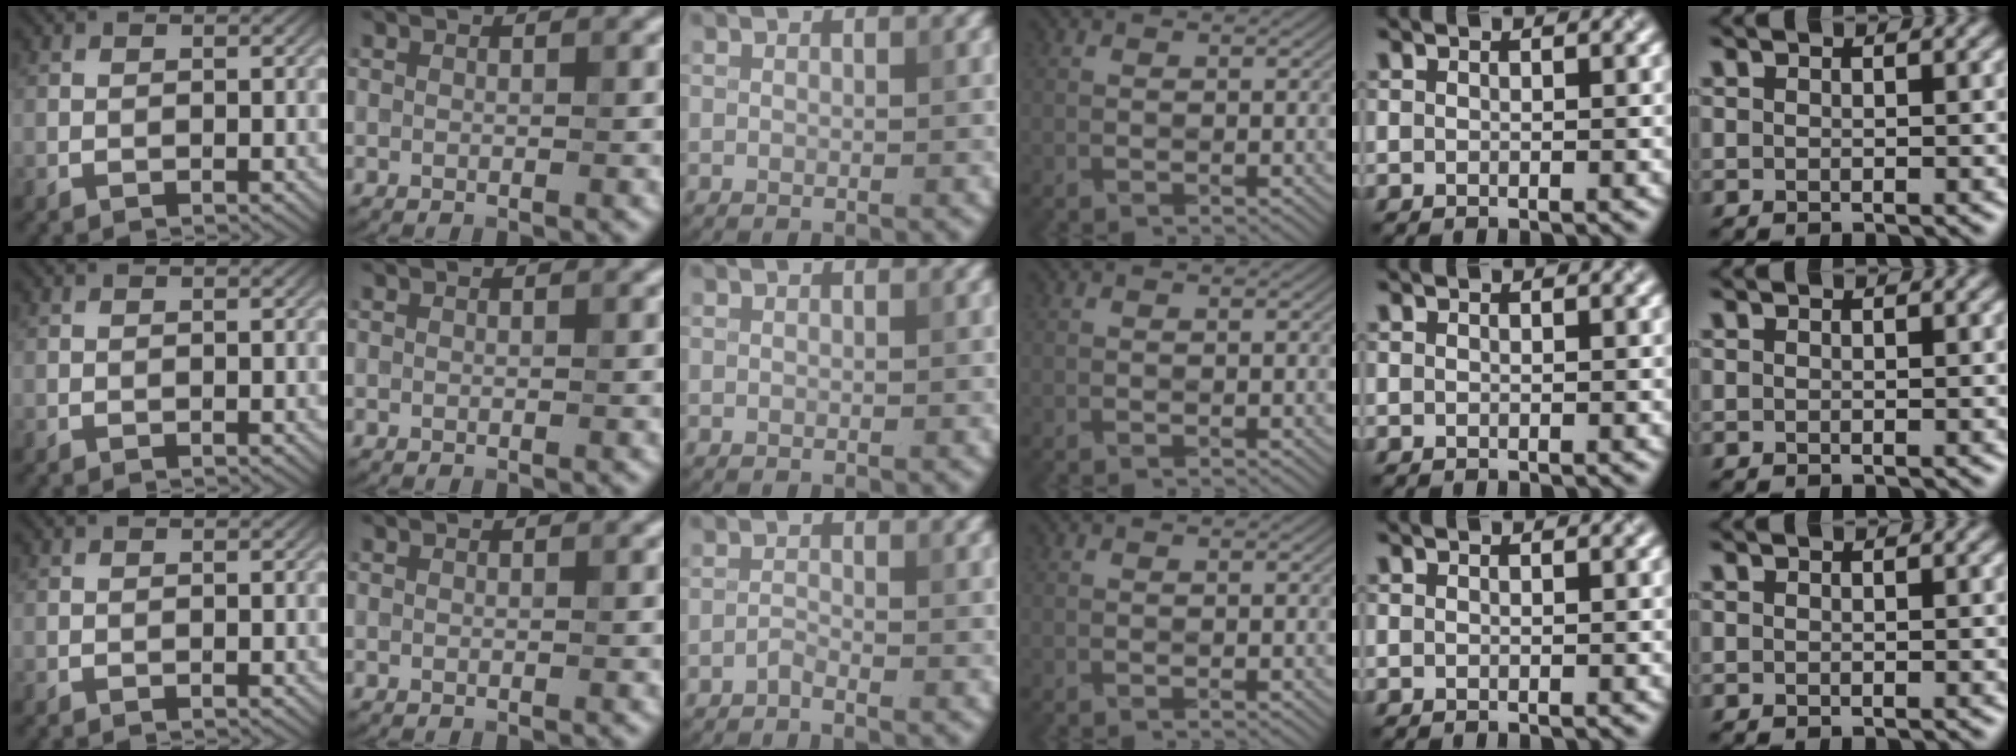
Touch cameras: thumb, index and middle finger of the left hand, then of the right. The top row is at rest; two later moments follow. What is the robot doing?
{"motion": "fold", "object": "aluminum foil"}